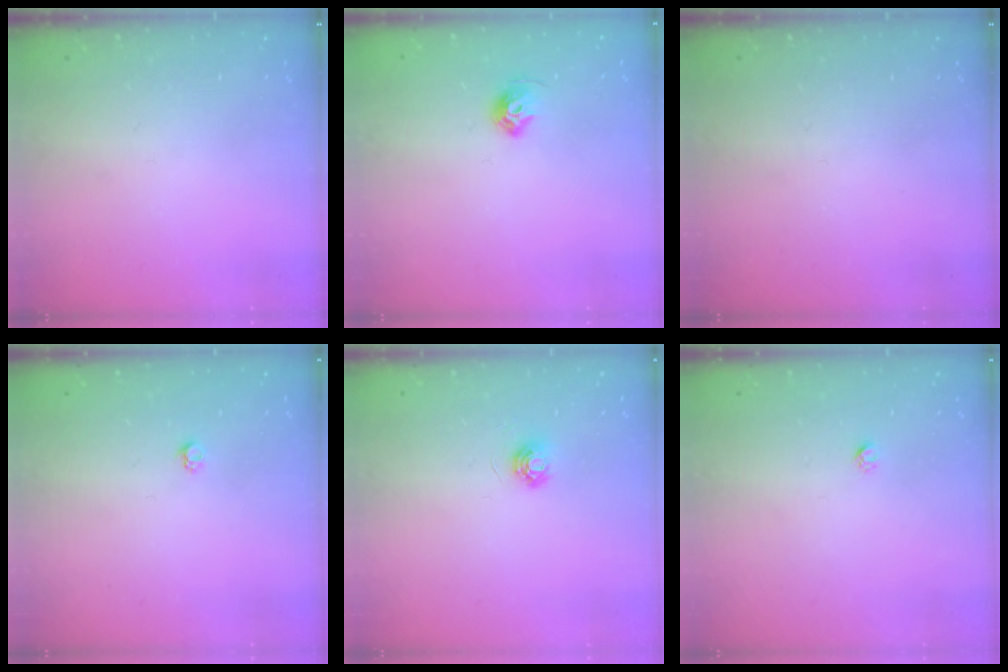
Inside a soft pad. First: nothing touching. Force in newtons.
{"total": 7.3, "press": 7.3, "slide": 0.8}
{"total": 0.0}
{"total": 3.2, "press": 3.2, "slide": 0.3}
{"total": 5.0, "press": 4.9, "slide": 0.4}
{"total": 1.9, "press": 1.9, "slide": 0.1}